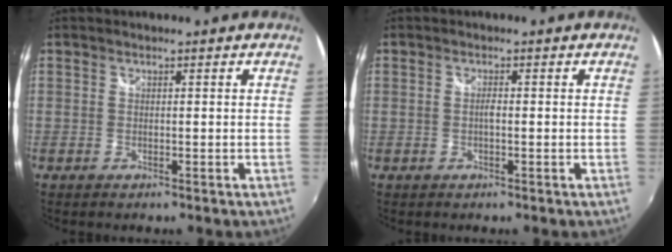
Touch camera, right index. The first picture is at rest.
{"total": 0.9, "force": [-0.2, 0.3, 0.9], "torque": [-0.016, 0.002, -0.005]}